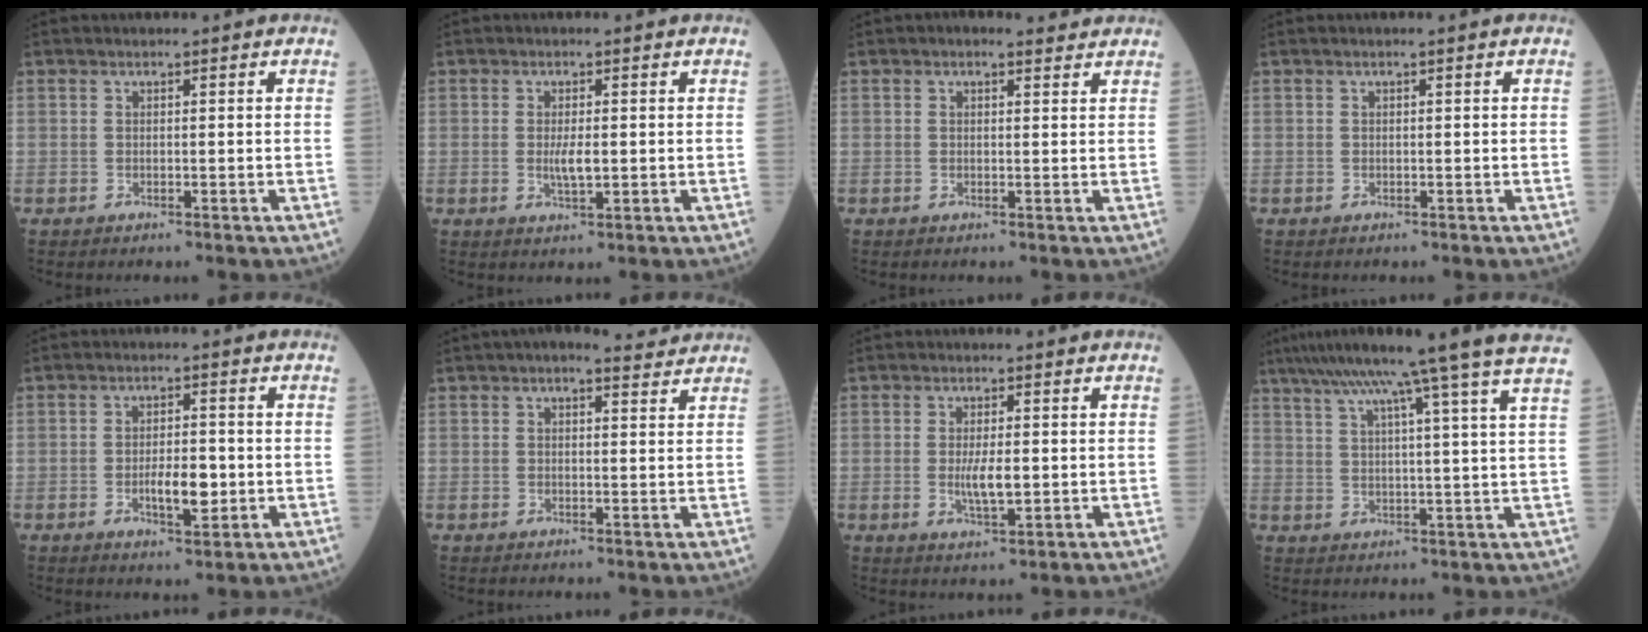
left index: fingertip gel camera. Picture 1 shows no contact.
{"total": 2.6, "force": [-0.1, 0.7, 2.5], "torque": [-0.049, -0.004, -0.001]}
{"total": 2.0, "force": [1.6, 0.9, 0.9], "torque": [-0.016, 0.013, 0.019]}
{"total": 0.0}
{"total": 5.0, "force": [-1.2, 1.8, 4.5], "torque": [-0.076, -0.002, -0.019]}
{"total": 4.9, "force": [4.1, 1.3, 2.2], "torque": [-0.034, 0.023, 0.049]}
{"total": 3.8, "force": [-0.3, 1.0, 3.6], "torque": [-0.071, -0.006, -0.004]}
{"total": 19.0, "force": [15.1, -3.1, 11.2], "torque": [-0.183, -0.018, 0.192]}